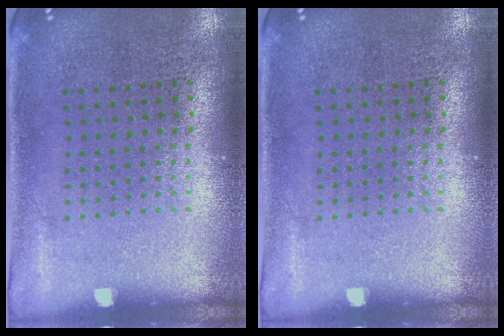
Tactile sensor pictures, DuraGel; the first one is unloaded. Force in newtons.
{"total": 0.0}